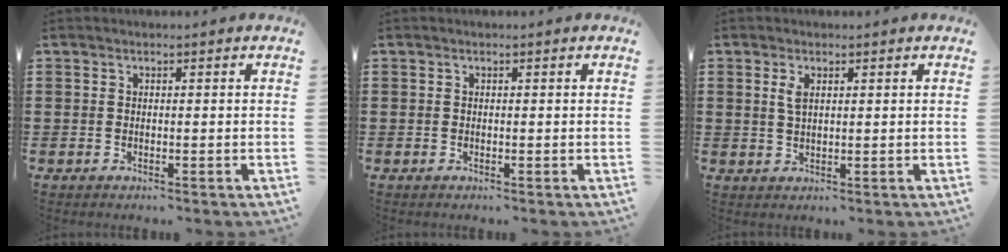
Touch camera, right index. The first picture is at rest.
{"total": 0.0}
{"total": 2.1, "force": [0.8, 0.9, 1.7], "torque": [-0.038, 0.004, 0.013]}